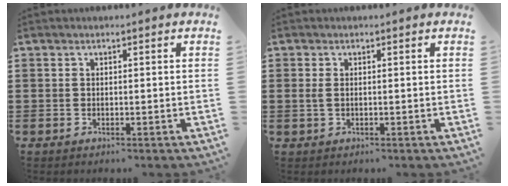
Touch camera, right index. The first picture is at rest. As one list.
[{"total": 1.4, "force": [0.1, 0.8, 1.2], "torque": [-0.033, 0.001, -0.002]}]